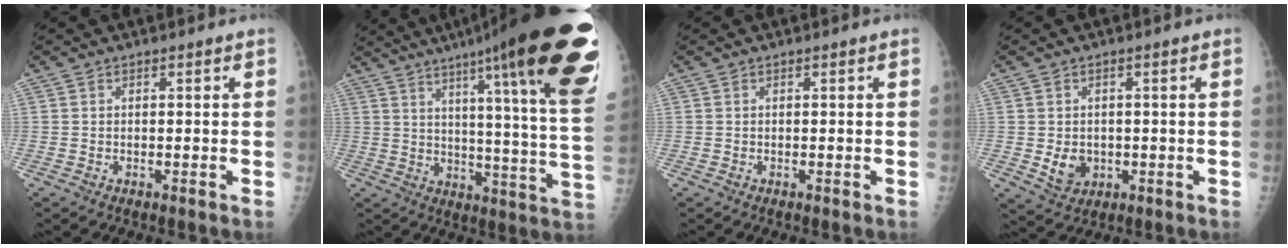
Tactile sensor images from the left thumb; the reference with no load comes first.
{"total": 30.7, "force": [18.4, 3.3, 24.4], "torque": [-0.269, -0.066, 0.251]}
{"total": 0.0}
{"total": 4.6, "force": [-0.5, 3.8, 2.5], "torque": [-0.025, -0.002, 0.003]}